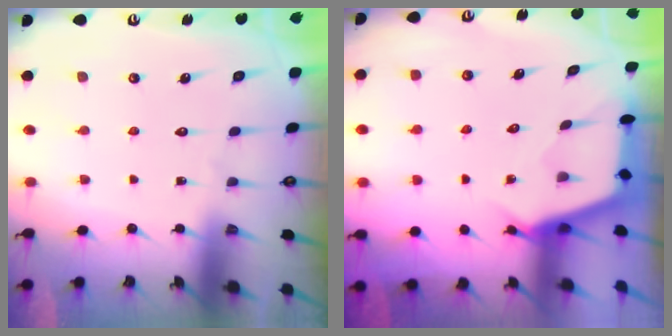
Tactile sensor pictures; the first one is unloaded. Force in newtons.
{"total": 2.7, "press": 2.7, "slide": 0.3}